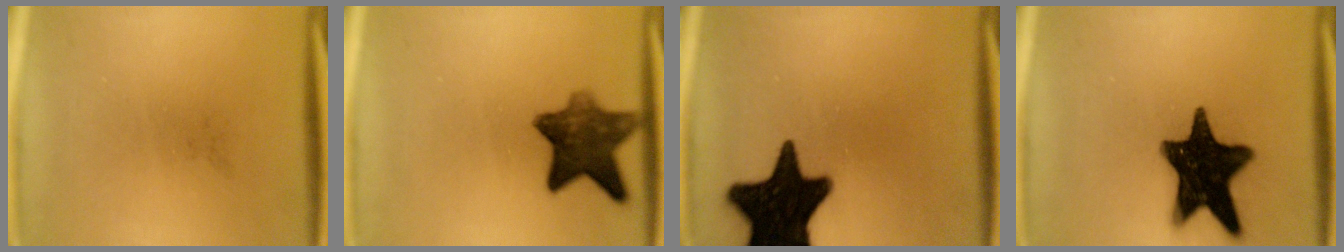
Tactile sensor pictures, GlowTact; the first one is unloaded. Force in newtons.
{"total": 9.1}
{"total": 18.6}
{"total": 18.1}